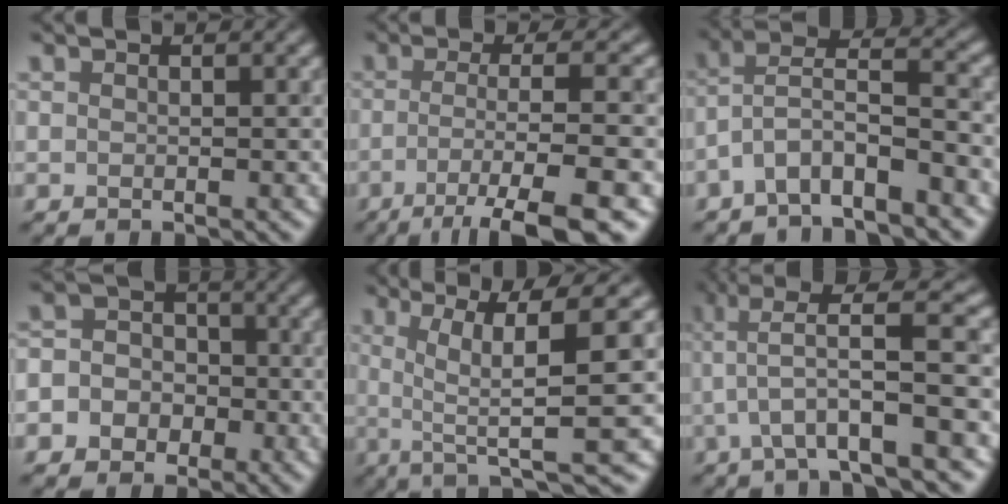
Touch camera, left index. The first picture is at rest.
{"total": 8.3, "force": [-3.6, 1.4, 7.4], "torque": [-0.100, 0.009, -0.049]}
{"total": 5.3, "force": [-3.7, 1.1, 3.6], "torque": [-0.069, 0.021, -0.062]}
{"total": 5.0, "force": [-2.1, 4.5, 1.0], "torque": [-0.002, 0.017, -0.044]}
{"total": 9.1, "force": [0.6, 1.5, 9.0], "torque": [-0.122, 0.019, 0.020]}
{"total": 7.9, "force": [0.0, 1.1, 7.8], "torque": [-0.125, 0.035, 0.010]}